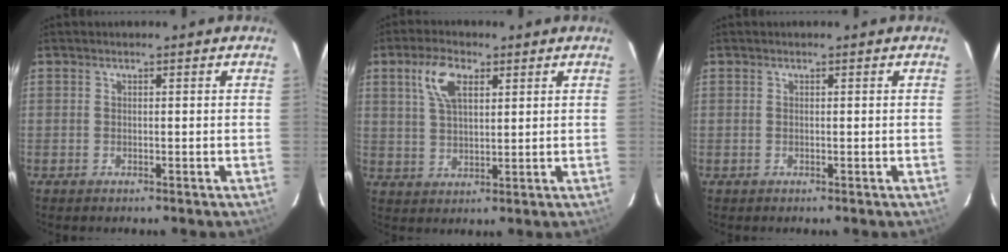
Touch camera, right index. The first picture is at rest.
{"total": 7.2, "force": [3.3, 3.5, 5.4], "torque": [-0.106, 0.015, 0.066]}
{"total": 0.0}